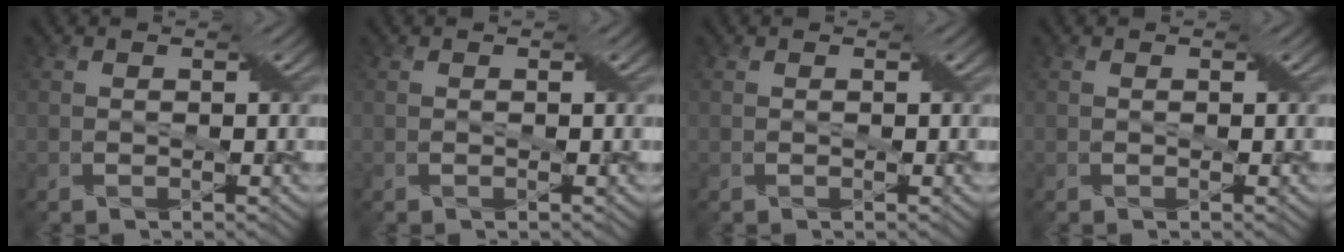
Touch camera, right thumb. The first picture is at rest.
{"total": 0.0}
{"total": 0.0}
{"total": 0.0}